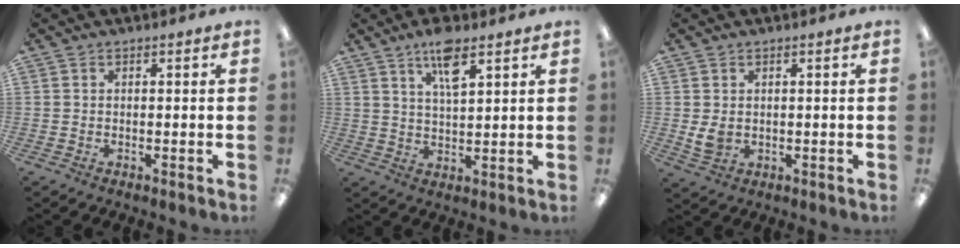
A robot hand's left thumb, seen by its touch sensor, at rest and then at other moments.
{"total": 6.7, "force": [4.5, 1.7, 4.7], "torque": [-0.081, -0.015, 0.073]}
{"total": 3.6, "force": [0.7, 2.5, 2.4], "torque": [-0.037, -0.007, 0.011]}